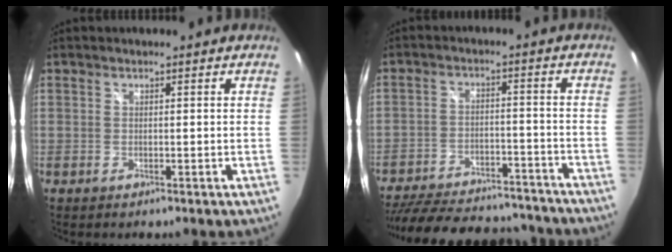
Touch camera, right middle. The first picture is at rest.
{"total": 26.9, "force": [-22.8, 9.3, 10.8], "torque": [-0.227, 0.002, -0.299]}